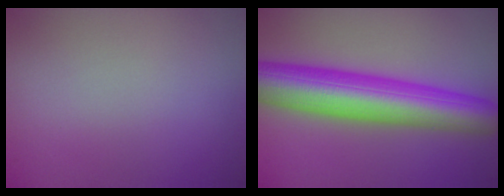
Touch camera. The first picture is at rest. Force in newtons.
{"total": 10.0, "press": 10.0, "slide": 0.2}